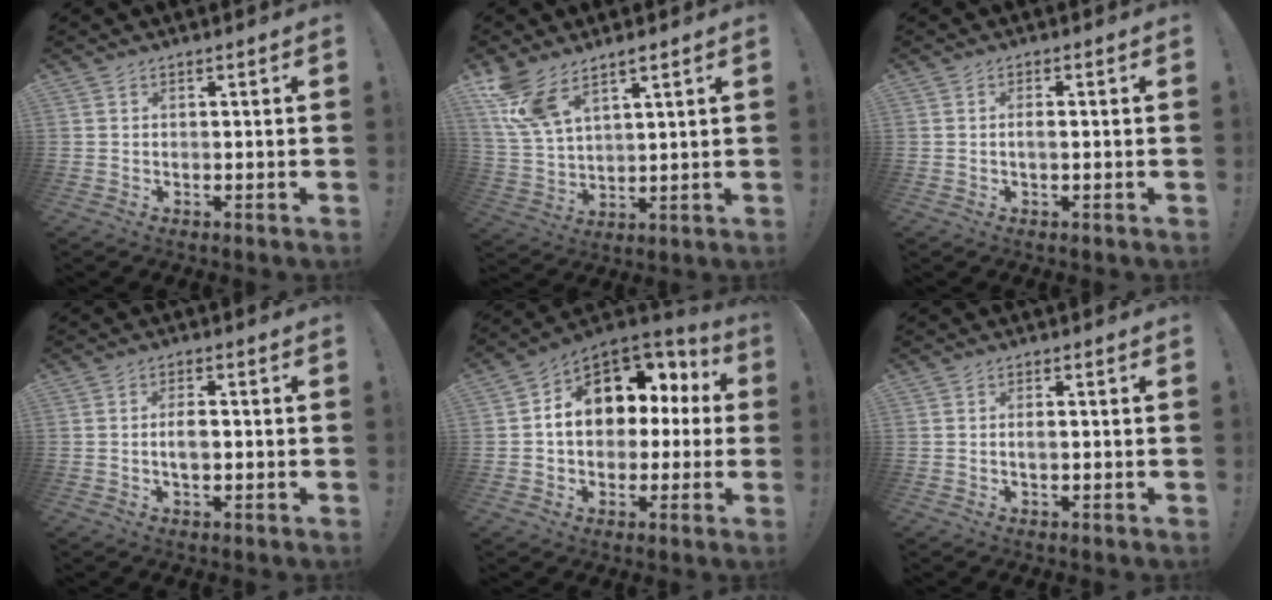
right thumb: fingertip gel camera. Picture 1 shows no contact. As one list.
[{"total": 10.1, "force": [7.0, 4.4, 5.8], "torque": [-0.118, -0.029, 0.139]}, {"total": 2.0, "force": [-0.4, 0.5, 1.9], "torque": [-0.031, 0.002, -0.009]}, {"total": 3.7, "force": [-0.5, 1.7, 3.3], "torque": [-0.058, 0.002, -0.013]}, {"total": 13.4, "force": [3.6, 10.3, 7.8], "torque": [-0.112, -0.019, 0.073]}, {"total": 1.2, "force": [-0.3, 0.4, 1.1], "torque": [-0.020, 0.002, -0.006]}]